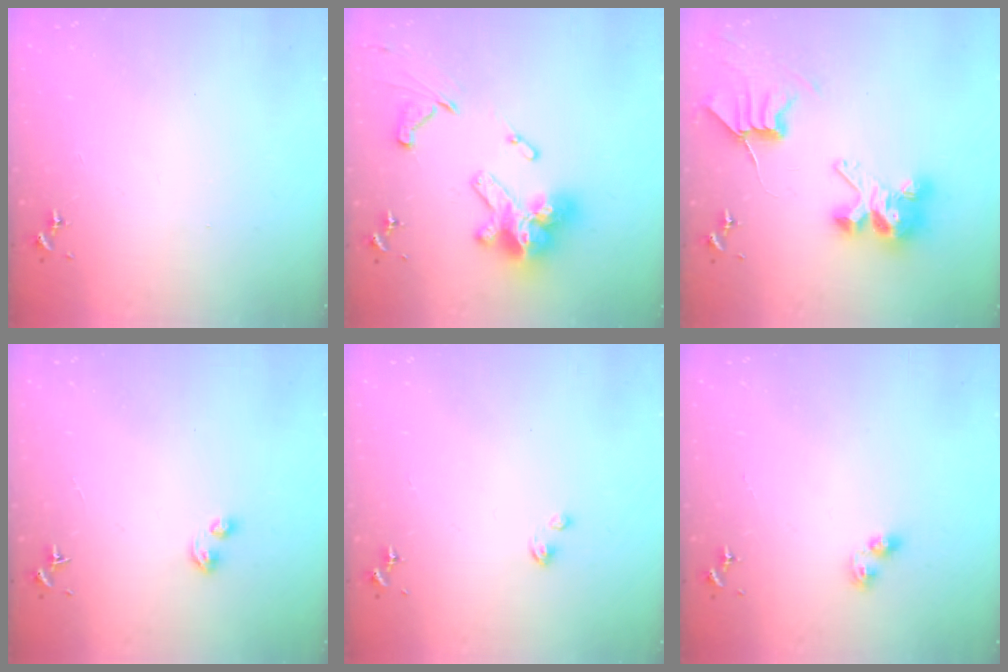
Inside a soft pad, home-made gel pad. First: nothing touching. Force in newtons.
{"total": 20.8, "press": 20.7, "slide": 2.2}
{"total": 10.4, "press": 10.3, "slide": 0.7}
{"total": 3.8, "press": 3.8, "slide": 0.5}
{"total": 2.2, "press": 2.2, "slide": 0.2}
{"total": 2.8, "press": 2.8, "slide": 0.5}